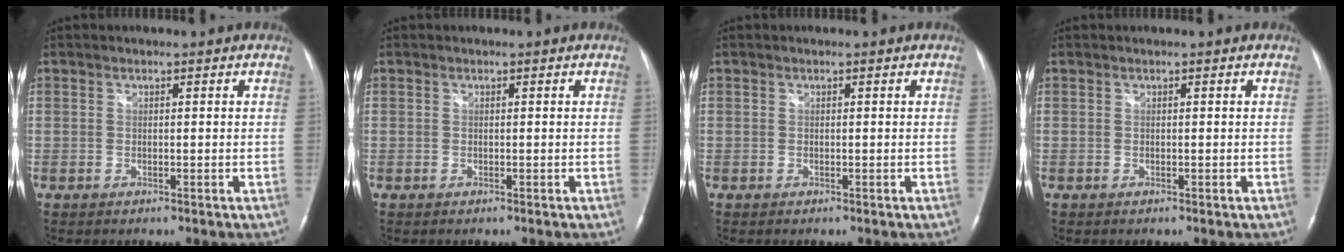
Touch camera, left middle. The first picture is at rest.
{"total": 0.0}
{"total": 0.0}
{"total": 0.0}